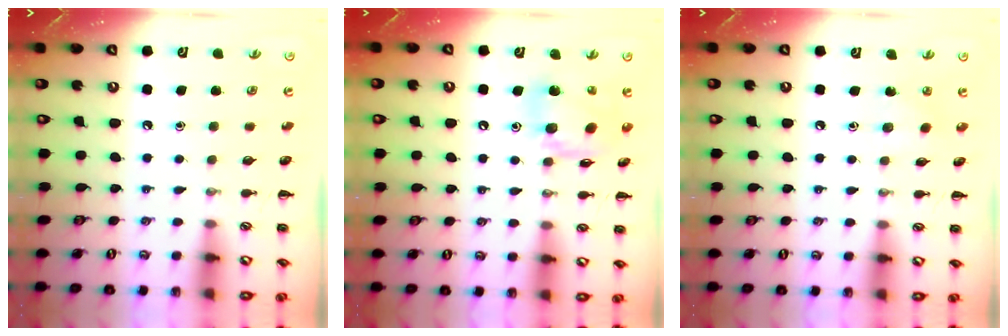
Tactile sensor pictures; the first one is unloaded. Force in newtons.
{"total": 13.4, "press": 13.3, "slide": 1.8}
{"total": 3.7, "press": 3.5, "slide": 1.2}